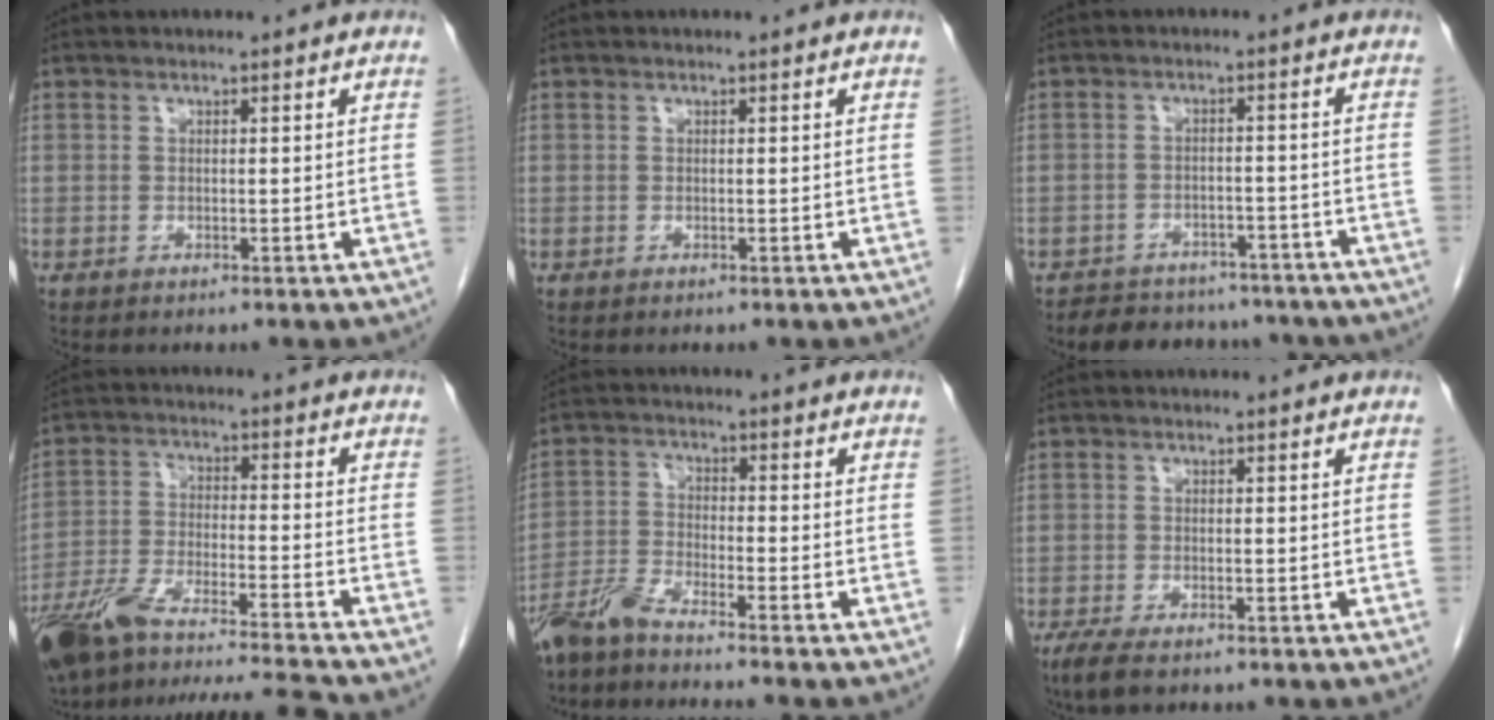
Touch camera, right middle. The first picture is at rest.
{"total": 0.0}
{"total": 11.5, "force": [-10.0, 4.9, 2.7], "torque": [-0.036, 0.011, -0.119]}
{"total": 19.3, "force": [-17.2, -1.0, 8.8], "torque": [-0.169, -0.030, -0.285]}
{"total": 5.3, "force": [-4.8, -1.2, 1.8], "torque": [-0.046, -0.019, -0.099]}
{"total": 3.4, "force": [-2.4, 0.9, 2.3], "torque": [-0.053, -0.011, -0.040]}